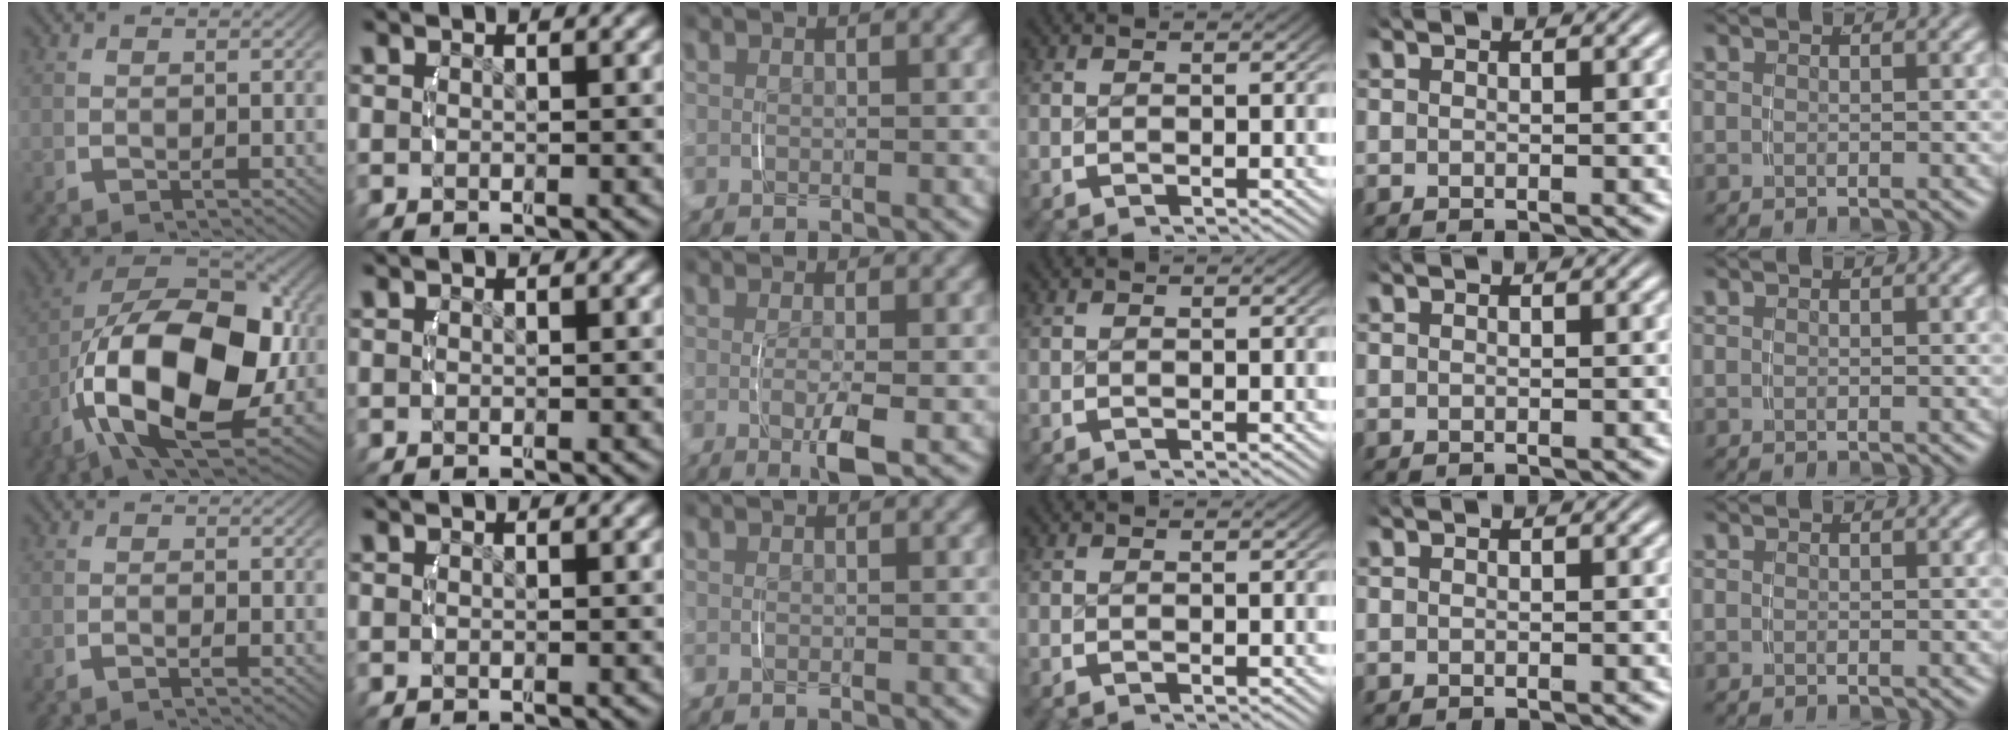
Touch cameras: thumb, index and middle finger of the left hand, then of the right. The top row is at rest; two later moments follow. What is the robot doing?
{"motion": "lift_and_place", "object": "phone"}